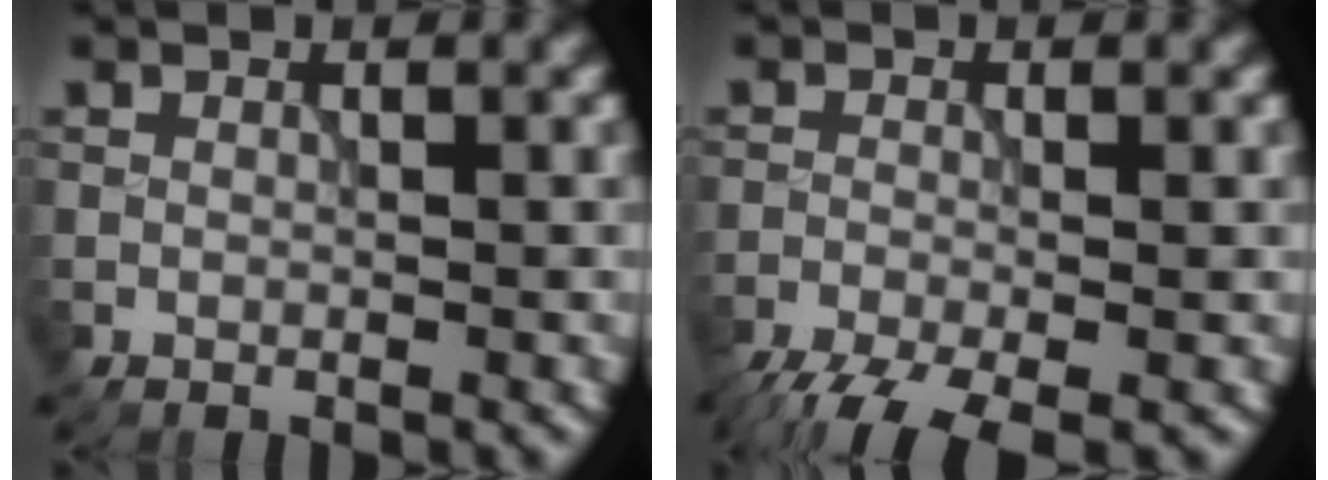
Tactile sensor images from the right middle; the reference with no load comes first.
{"total": 5.9, "force": [-4.3, 1.4, 3.8], "torque": [-0.069, -0.028, -0.084]}